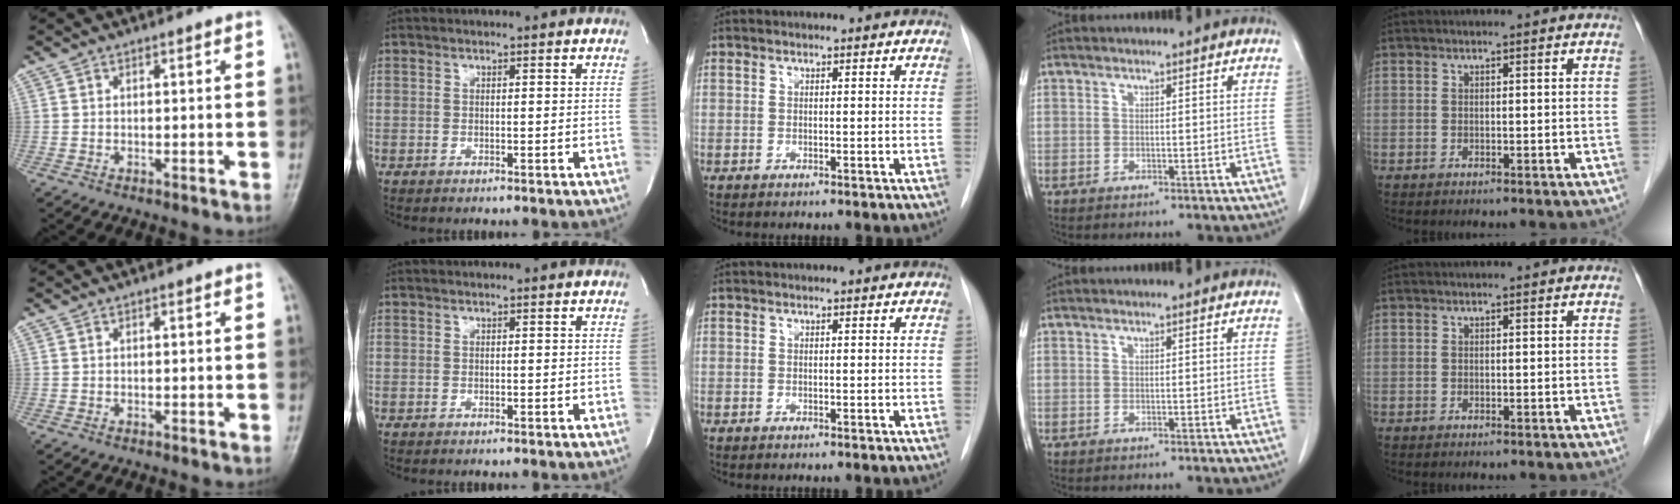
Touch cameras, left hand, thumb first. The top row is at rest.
{}